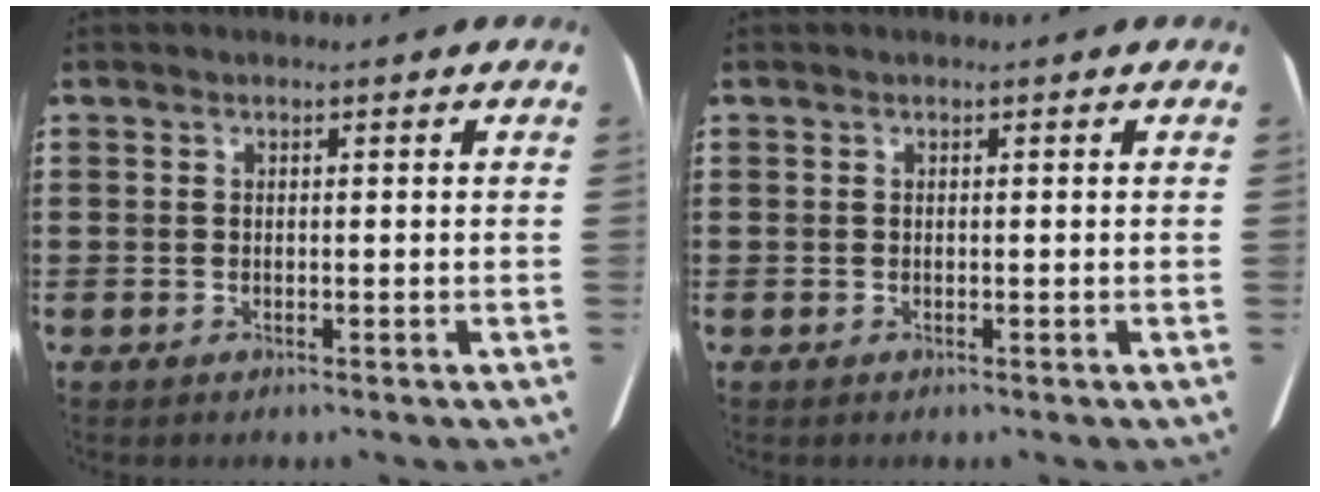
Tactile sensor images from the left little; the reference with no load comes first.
{"total": 0.0}